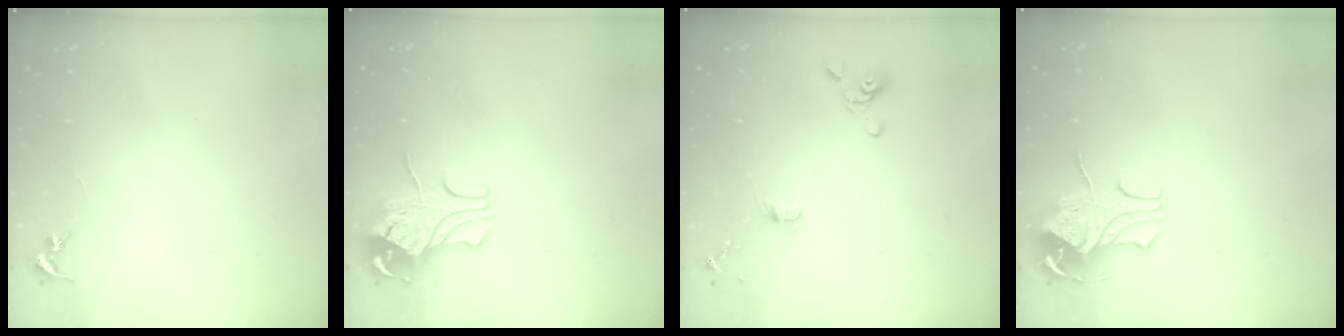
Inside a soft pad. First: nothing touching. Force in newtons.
{"total": 9.4, "press": 9.4, "slide": 1.1}
{"total": 4.7, "press": 4.2, "slide": 2.2}
{"total": 8.5, "press": 8.4, "slide": 0.8}